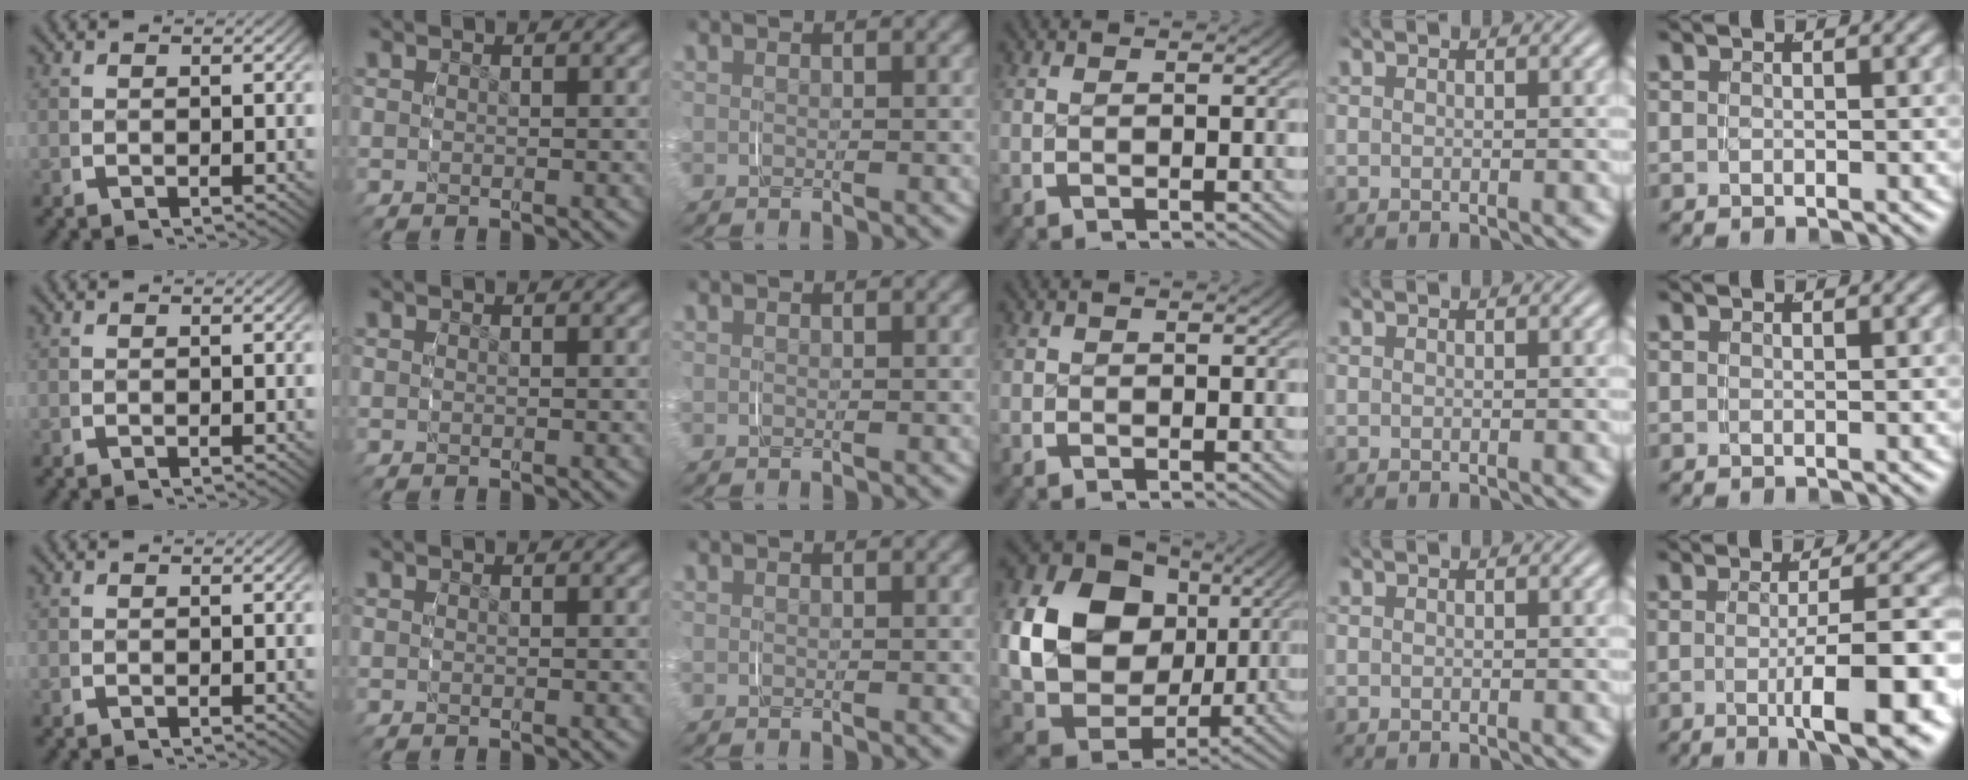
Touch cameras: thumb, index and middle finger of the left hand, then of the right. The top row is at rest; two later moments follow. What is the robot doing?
{"motion": "grasp_and_lifting", "object": "ribbon"}